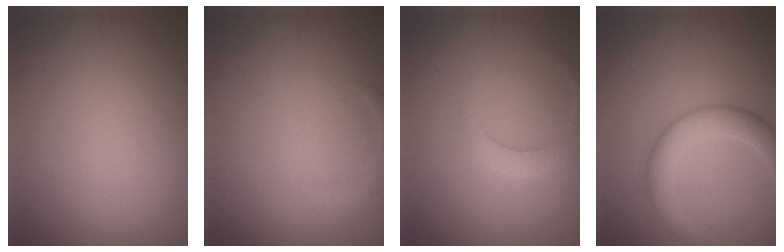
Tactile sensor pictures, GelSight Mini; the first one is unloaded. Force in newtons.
{"total": 1.3, "press": 1.3, "slide": 0.1}
{"total": 2.5, "press": 2.5, "slide": 0.1}
{"total": 5.6, "press": 5.6, "slide": 0.4}